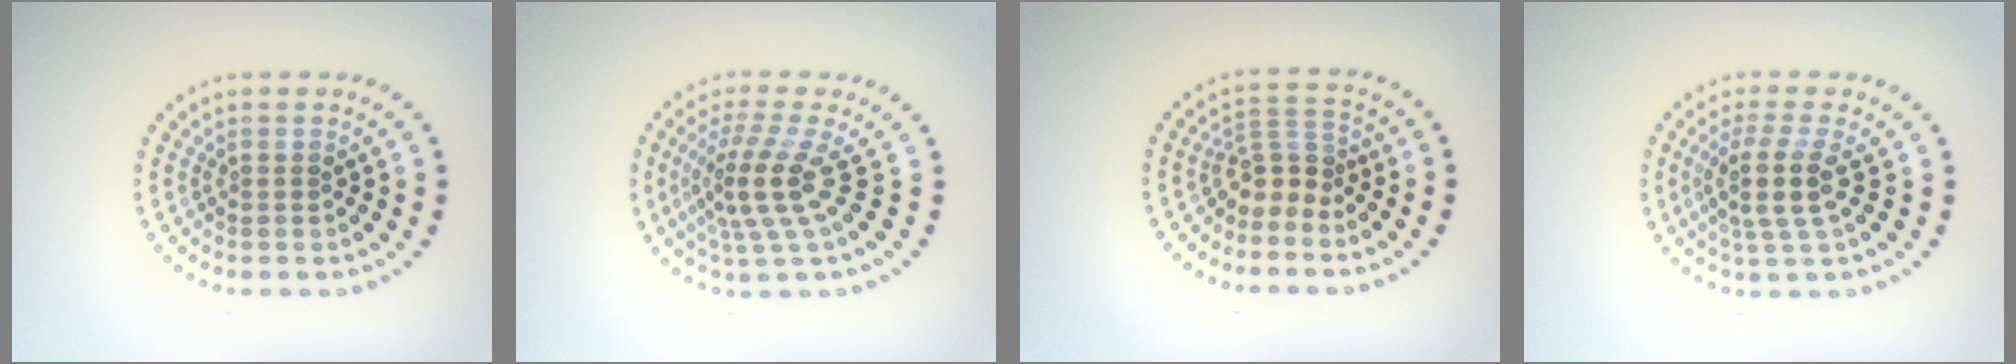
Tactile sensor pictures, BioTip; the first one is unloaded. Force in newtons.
{"total": 4.0, "press": 2.8, "slide": 2.9}
{"total": 2.7, "press": 2.0, "slide": 1.9}
{"total": 3.7, "press": 2.9, "slide": 2.3}